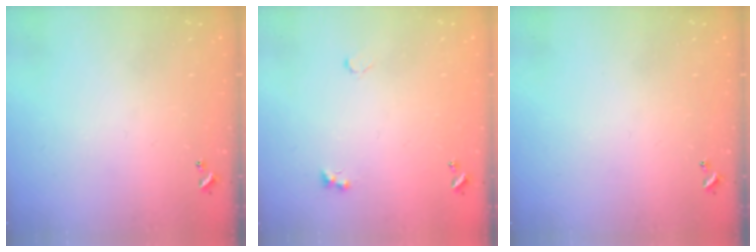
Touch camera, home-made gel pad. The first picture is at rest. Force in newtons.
{"total": 2.8, "press": 2.7, "slide": 0.6}
{"total": 0.0}